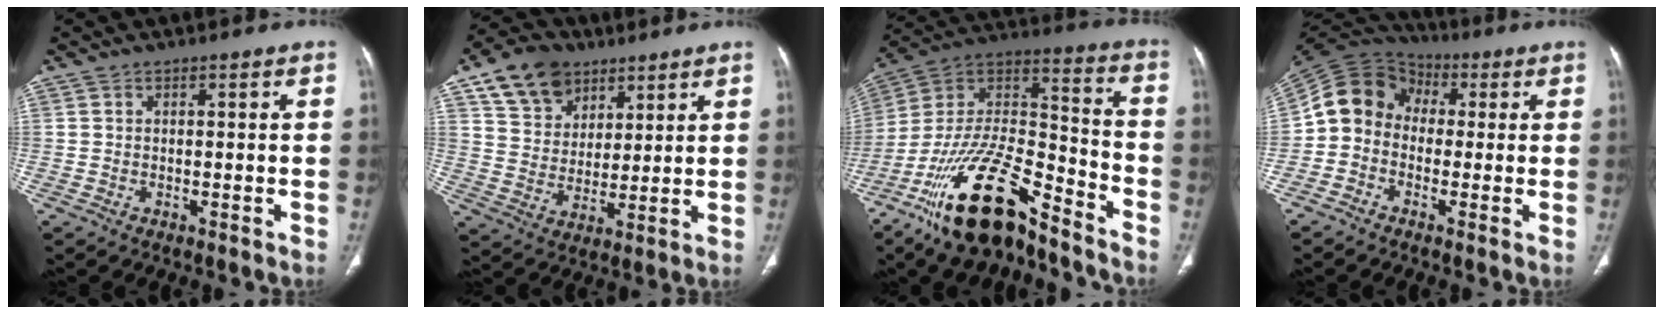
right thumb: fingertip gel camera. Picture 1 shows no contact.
{"total": 12.8, "force": [7.4, 9.0, 5.4], "torque": [-0.072, -0.017, 0.137]}
{"total": 22.1, "force": [-15.8, 7.3, 13.7], "torque": [-0.260, 0.080, -0.288]}
{"total": 10.5, "force": [-0.5, 9.0, 5.4], "torque": [-0.090, 0.038, -0.029]}